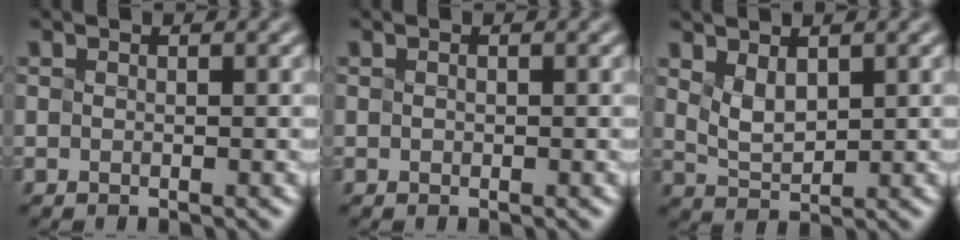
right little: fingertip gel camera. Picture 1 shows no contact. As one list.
[{"total": 0.0}, {"total": 1.4, "force": [1.0, 0.4, 1.0], "torque": [-0.040, -0.001, 0.048]}]